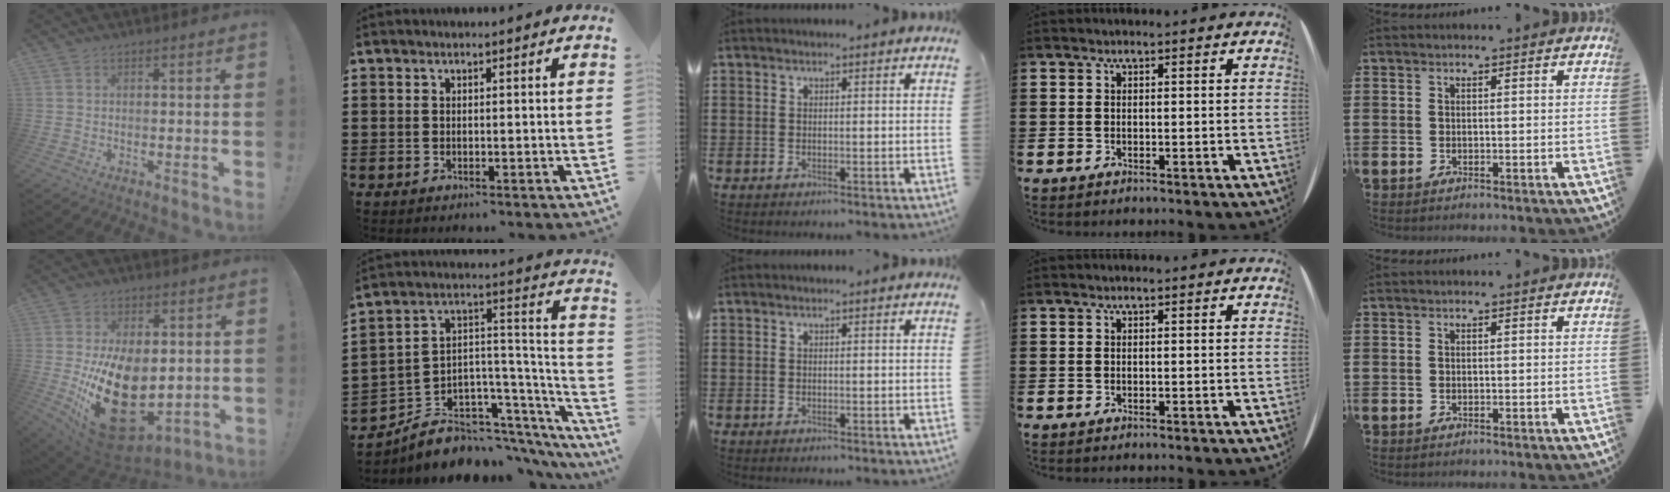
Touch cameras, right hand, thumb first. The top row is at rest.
{"thumb": {"total": 23.9, "force": [-3.1, 15.2, 18.1], "torque": [-0.315, -0.001, -0.024]}, "index": {"total": 6.6, "force": [-4.8, 4.3, 1.1], "torque": [-0.028, -0.009, -0.083]}}